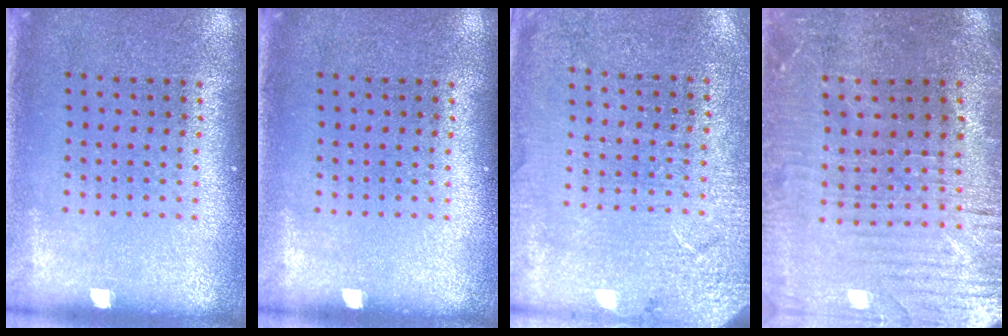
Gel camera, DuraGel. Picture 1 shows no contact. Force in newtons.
{"total": 0.0}
{"total": 2.7, "press": 2.7, "slide": 0.1}
{"total": 1.8, "press": 1.8, "slide": 0.5}